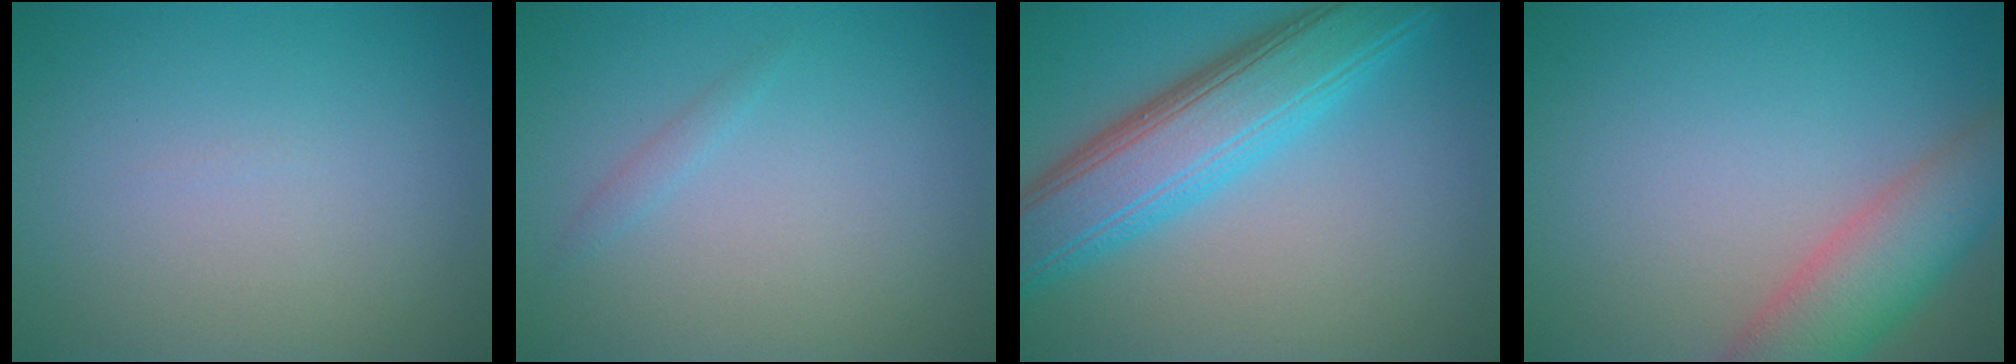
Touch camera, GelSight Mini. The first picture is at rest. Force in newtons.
{"total": 0.7, "press": 0.7, "slide": 0.0}
{"total": 8.0, "press": 8.0, "slide": 0.2}
{"total": 5.7, "press": 5.7, "slide": 0.2}